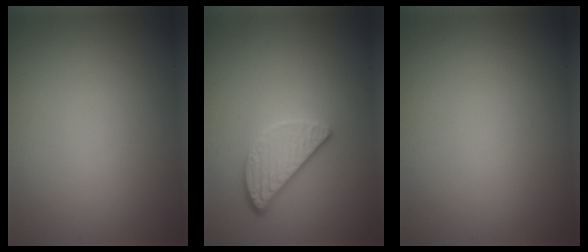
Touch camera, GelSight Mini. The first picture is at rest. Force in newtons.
{"total": 3.4, "press": 2.8, "slide": 1.9}
{"total": 0.0}